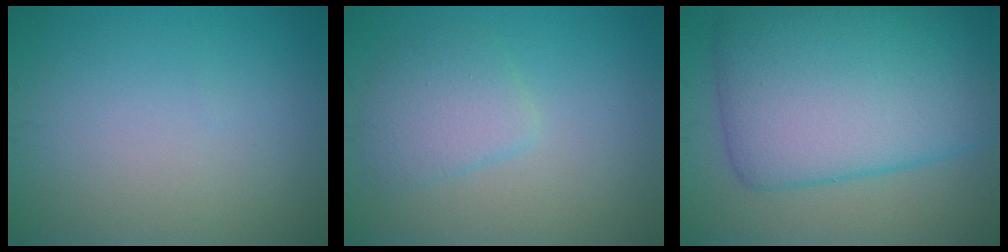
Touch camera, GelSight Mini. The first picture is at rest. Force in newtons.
{"total": 3.0, "press": 3.0, "slide": 0.2}
{"total": 11.3, "press": 11.3, "slide": 0.1}